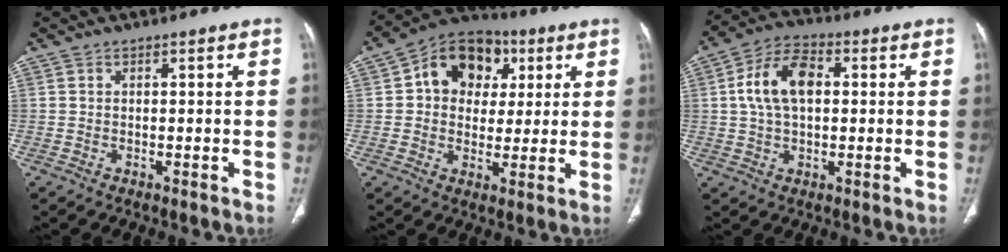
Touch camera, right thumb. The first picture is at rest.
{"total": 13.6, "force": [4.0, 10.6, 7.5], "torque": [-0.073, 0.008, 0.053]}
{"total": 10.9, "force": [1.7, 6.5, 8.6], "torque": [-0.161, 0.021, 0.026]}